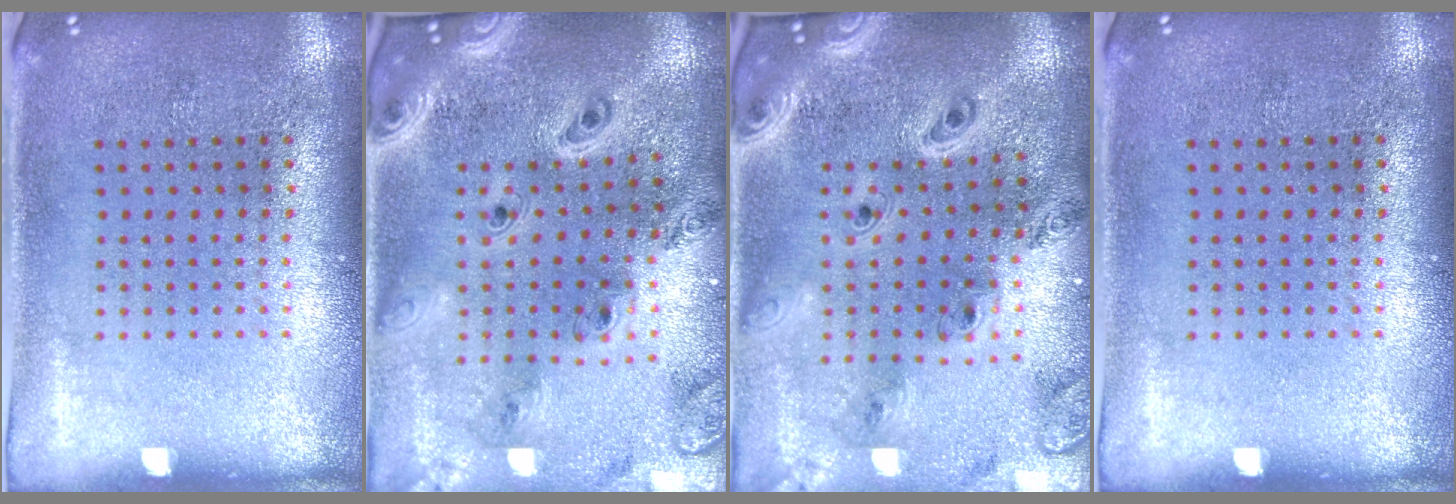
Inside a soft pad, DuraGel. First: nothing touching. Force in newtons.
{"total": 2.9, "press": 2.4, "slide": 1.6}
{"total": 2.8, "press": 2.4, "slide": 1.4}
{"total": 0.0}